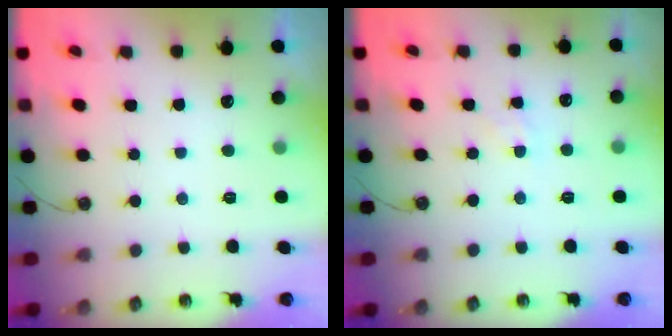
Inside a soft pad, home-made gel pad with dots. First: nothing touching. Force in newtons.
{"total": 3.0, "press": 3.0, "slide": 0.4}